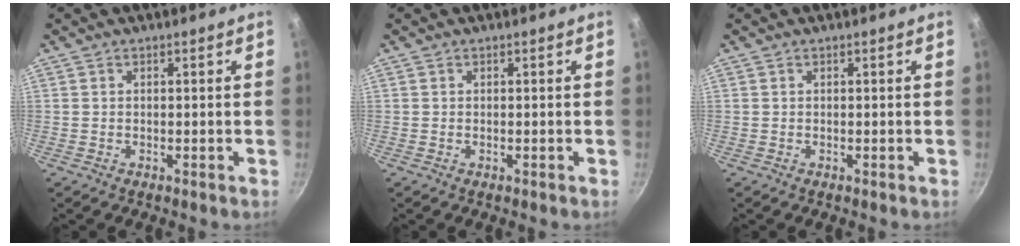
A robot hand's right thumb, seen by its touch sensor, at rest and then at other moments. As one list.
[{"total": 0.0}, {"total": 0.0}]